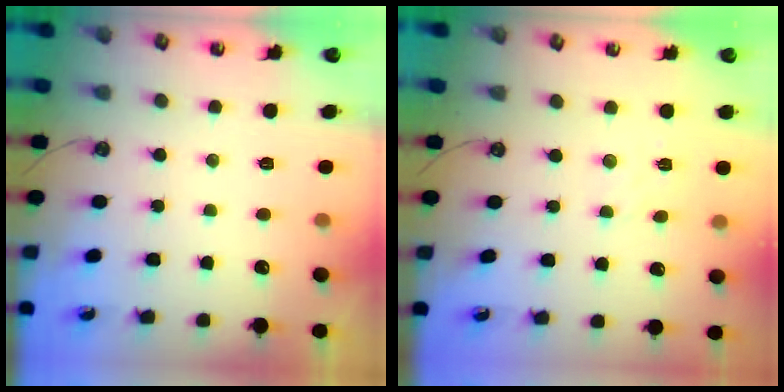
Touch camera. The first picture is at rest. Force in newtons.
{"total": 2.6, "press": 2.6, "slide": 0.4}